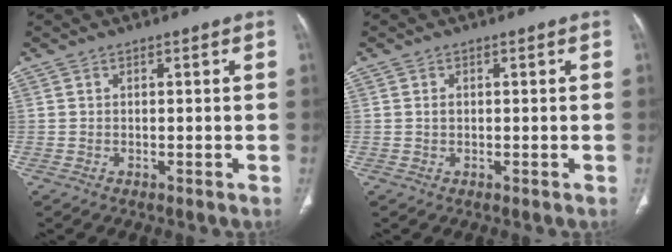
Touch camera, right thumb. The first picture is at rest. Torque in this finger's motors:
{"motor_torque": [-0.16, -0.05, 0.38, 0.02, 0.10]}